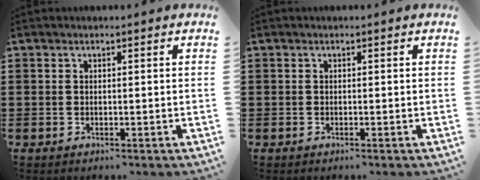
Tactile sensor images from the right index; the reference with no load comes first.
{"total": 0.0}